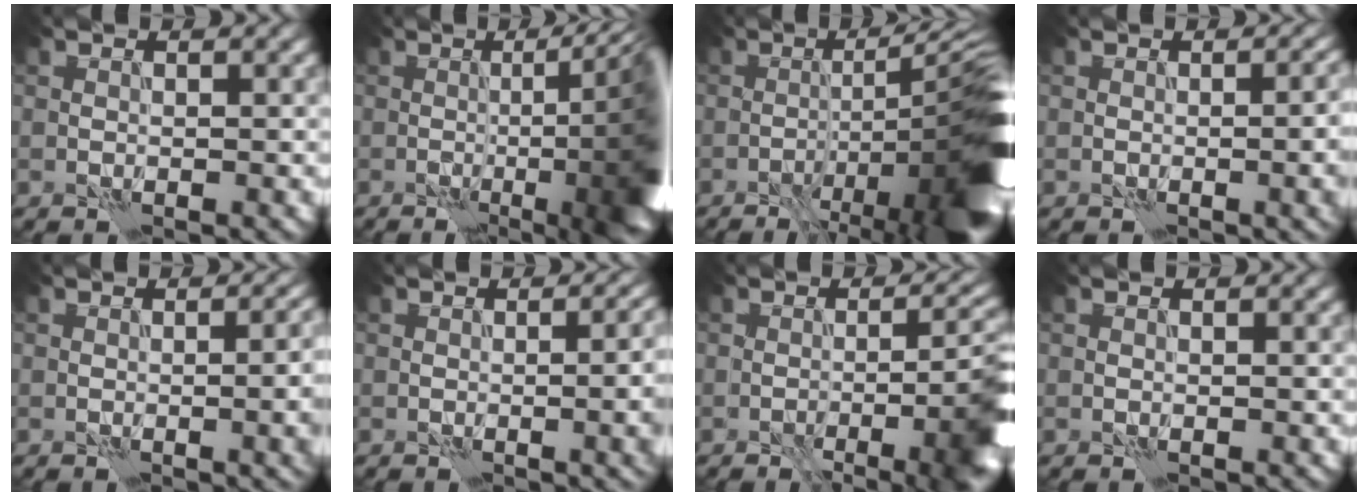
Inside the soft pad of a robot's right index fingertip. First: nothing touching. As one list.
[{"total": 16.8, "force": [-1.2, 6.0, 15.6], "torque": [-0.108, 0.013, -0.011]}, {"total": 14.0, "force": [-5.2, 3.4, 12.6], "torque": [-0.129, 0.004, -0.068]}, {"total": 5.6, "force": [-0.5, 2.2, 5.1], "torque": [-0.046, -0.007, 0.001]}, {"total": 6.4, "force": [-0.5, 2.6, 5.8], "torque": [-0.048, -0.005, 0.001]}, {"total": 7.0, "force": [-0.5, 2.9, 6.4], "torque": [-0.050, -0.002, -0.001]}, {"total": 9.6, "force": [-4.0, 2.8, 8.3], "torque": [-0.081, 0.000, -0.047]}, {"total": 0.0}]